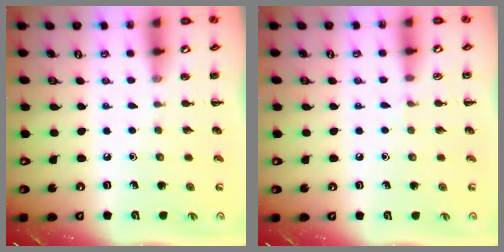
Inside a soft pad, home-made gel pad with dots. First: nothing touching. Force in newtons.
{"total": 2.9, "press": 2.7, "slide": 1.1}